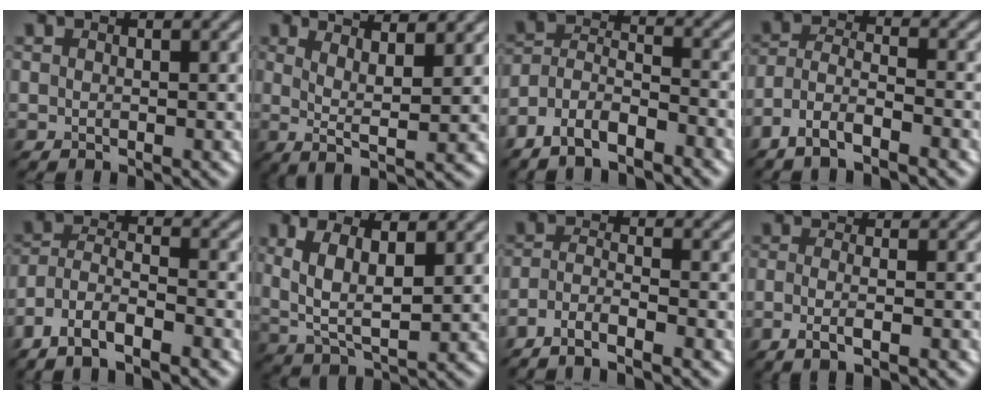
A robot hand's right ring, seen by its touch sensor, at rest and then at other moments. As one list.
[{"total": 5.2, "force": [1.7, 1.1, 4.8], "torque": [-0.078, -0.004, 0.027]}, {"total": 5.4, "force": [-4.2, 1.8, 2.7], "torque": [-0.047, -0.001, -0.086]}, {"total": 4.7, "force": [-3.4, 1.3, 2.9], "torque": [-0.058, -0.001, -0.071]}, {"total": 5.3, "force": [-3.9, 1.7, 3.2], "torque": [-0.061, -0.001, -0.079]}, {"total": 5.1, "force": [1.5, 2.2, 4.4], "torque": [-0.095, -0.003, 0.031]}, {"total": 3.8, "force": [-3.0, 0.7, 2.2], "torque": [-0.043, -0.001, -0.065]}, {"total": 3.7, "force": [-1.2, 1.0, 3.3], "torque": [-0.046, -0.011, -0.016]}]